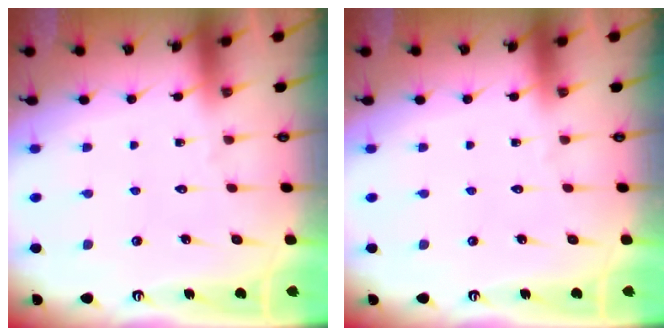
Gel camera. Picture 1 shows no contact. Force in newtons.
{"total": 0.0}